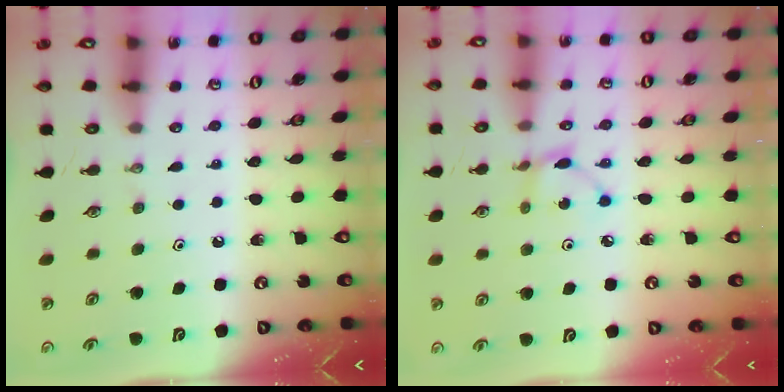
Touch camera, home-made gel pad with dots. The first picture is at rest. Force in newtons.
{"total": 2.6, "press": 2.6, "slide": 0.2}